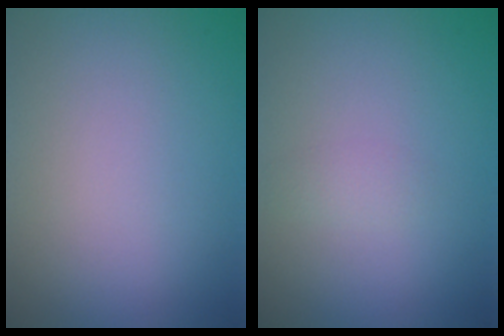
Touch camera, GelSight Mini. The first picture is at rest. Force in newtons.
{"total": 0.8, "press": 0.8, "slide": 0.1}